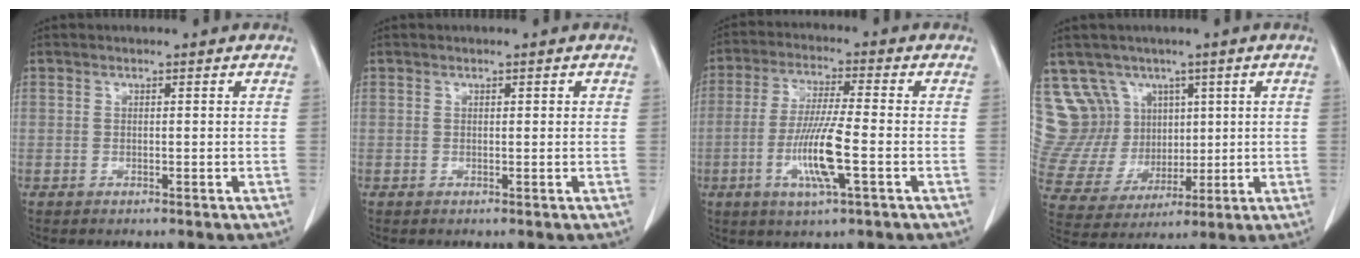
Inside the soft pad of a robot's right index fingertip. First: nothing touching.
{"total": 0.6, "force": [0.2, 0.2, 0.6], "torque": [-0.007, 0.002, 0.003]}
{"total": 9.7, "force": [-2.8, 0.2, 9.3], "torque": [-0.186, -0.013, -0.055]}
{"total": 12.3, "force": [6.2, 10.4, 2.1], "torque": [-0.064, 0.056, 0.146]}